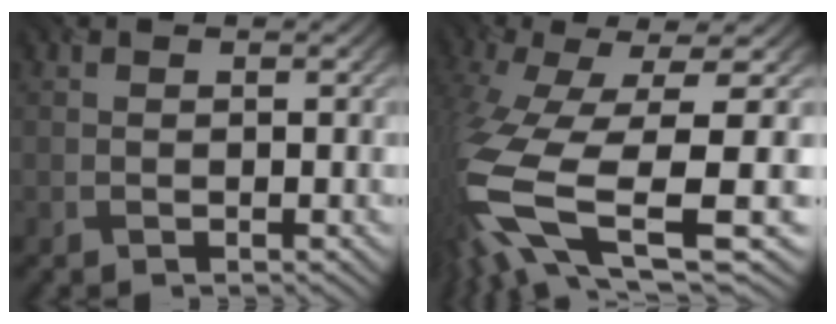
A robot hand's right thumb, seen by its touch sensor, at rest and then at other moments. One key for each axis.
{"total": 15.8, "fx": -3.7, "fy": 5.8, "fz": 14.3, "tx": -0.349, "ty": -0.035, "tz": -0.040}